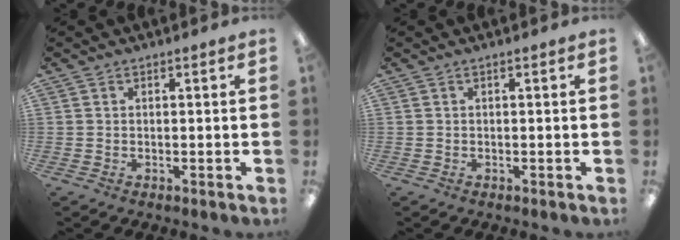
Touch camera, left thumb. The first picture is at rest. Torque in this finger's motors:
{"motor_torque": [-0.26, -0.04, 0.09, 0.05, 0.03]}